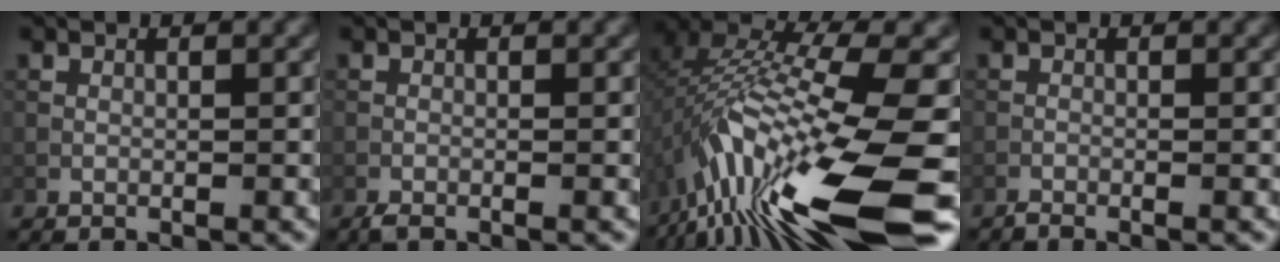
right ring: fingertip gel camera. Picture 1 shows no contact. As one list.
[{"total": 1.0, "force": [-0.8, 0.2, 0.6], "torque": [-0.013, -0.002, -0.017]}, {"total": 16.5, "force": [-6.4, 4.2, 14.6], "torque": [-0.288, 0.017, -0.121]}, {"total": 0.7, "force": [-0.7, 0.0, 0.3], "torque": [-0.005, -0.001, -0.017]}]